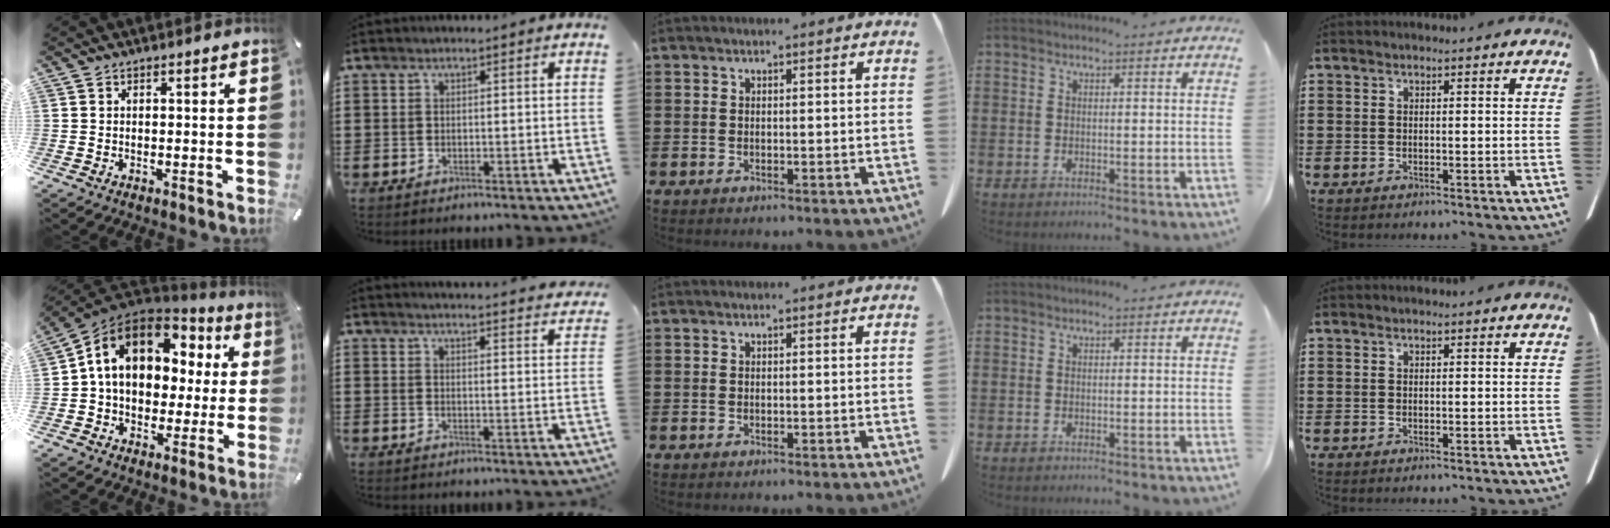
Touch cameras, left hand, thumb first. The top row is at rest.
{"thumb": {"total": 13.6, "force": [4.3, 10.3, 7.8], "torque": [-0.143, -0.013, 0.084]}, "index": {"total": 3.3, "force": [3.3, -0.6, 0.1], "torque": [-0.007, -0.025, 0.057]}}